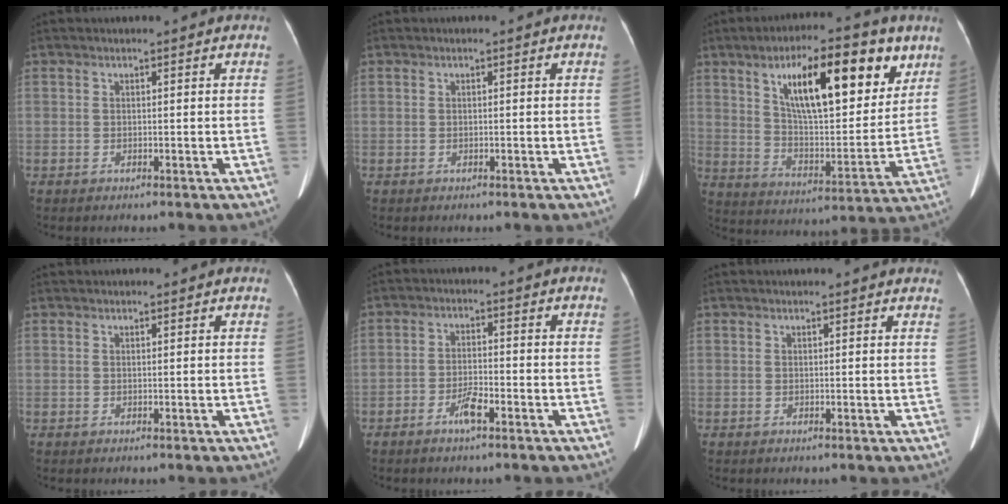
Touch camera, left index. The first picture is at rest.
{"total": 0.0}
{"total": 18.6, "force": [9.3, 5.4, 15.2], "torque": [-0.233, 0.015, 0.156]}
{"total": 2.3, "force": [2.1, 0.5, 0.6], "torque": [-0.009, 0.026, 0.028]}
{"total": 3.5, "force": [-2.8, 0.4, 2.0], "torque": [-0.040, -0.016, -0.048]}
{"total": 7.5, "force": [6.9, 1.4, 2.5], "torque": [-0.027, 0.019, 0.066]}